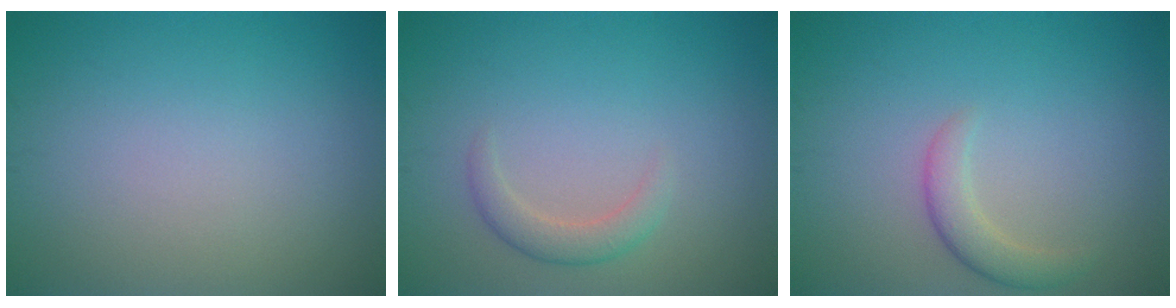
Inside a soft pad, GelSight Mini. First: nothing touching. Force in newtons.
{"total": 1.9, "press": 1.9, "slide": 0.2}
{"total": 2.2, "press": 2.2, "slide": 0.2}